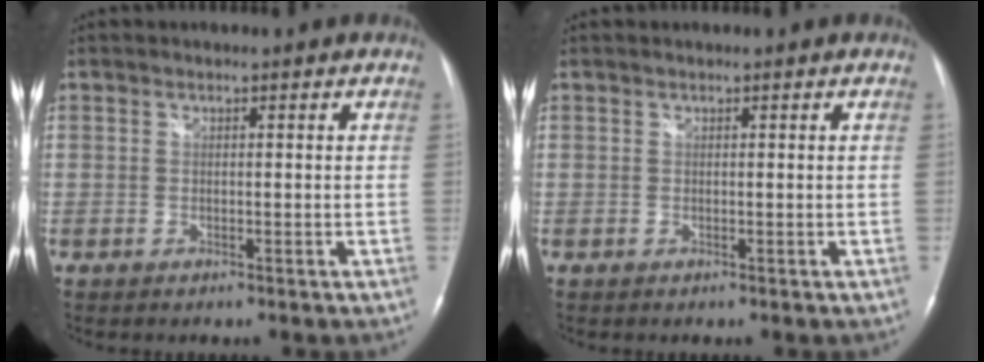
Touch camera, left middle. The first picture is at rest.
{"total": 0.0}